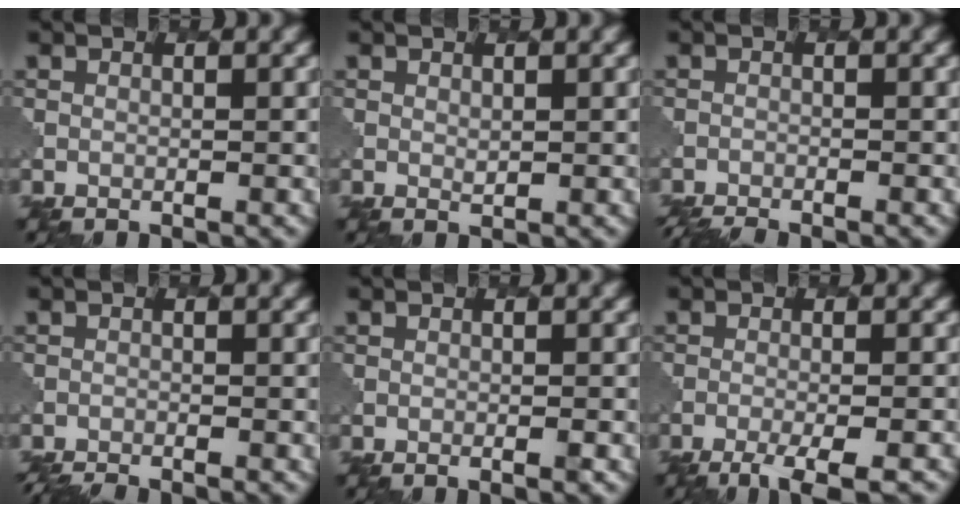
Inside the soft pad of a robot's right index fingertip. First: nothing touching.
{"total": 0.8, "force": [0.6, 0.4, 0.4], "torque": [-0.006, -0.005, 0.014]}
{"total": 3.6, "force": [-3.4, 0.4, 0.8], "torque": [-0.017, -0.014, -0.052]}
{"total": 3.2, "force": [-3.1, 0.4, 0.7], "torque": [-0.017, -0.013, -0.048]}
{"total": 0.9, "force": [-0.3, 0.1, 0.8], "torque": [-0.008, 0.001, -0.006]}
{"total": 4.4, "force": [-2.9, 0.9, 3.2], "torque": [-0.047, -0.005, -0.049]}